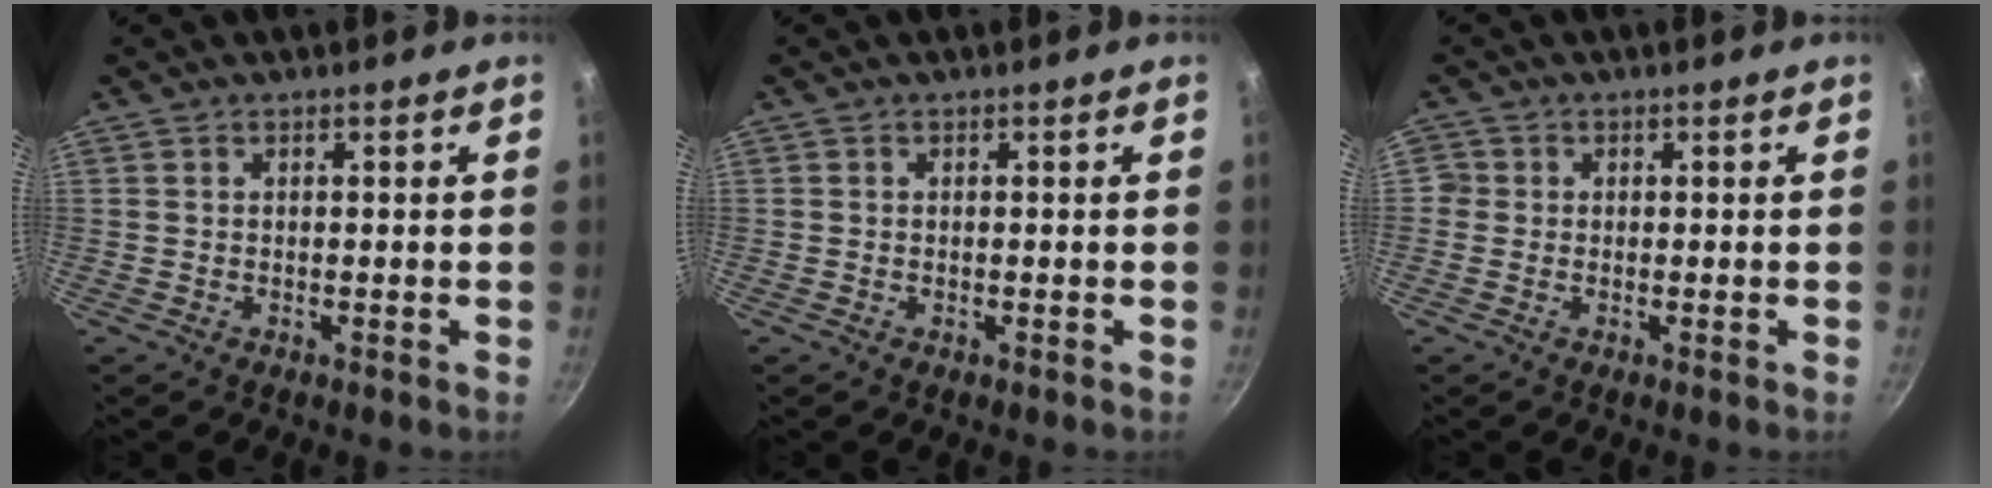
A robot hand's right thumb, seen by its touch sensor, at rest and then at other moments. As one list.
[{"total": 0.0}, {"total": 1.6, "force": [-0.3, 1.6, 0.3], "torque": [0.006, 0.007, -0.010]}]